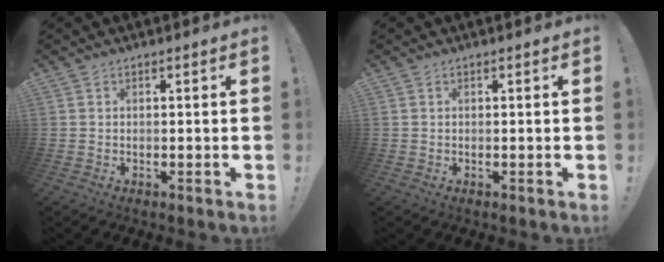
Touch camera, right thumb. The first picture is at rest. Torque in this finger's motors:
{"motor_torque": [0.13, 0.00, -0.20, 0.13, 0.02]}